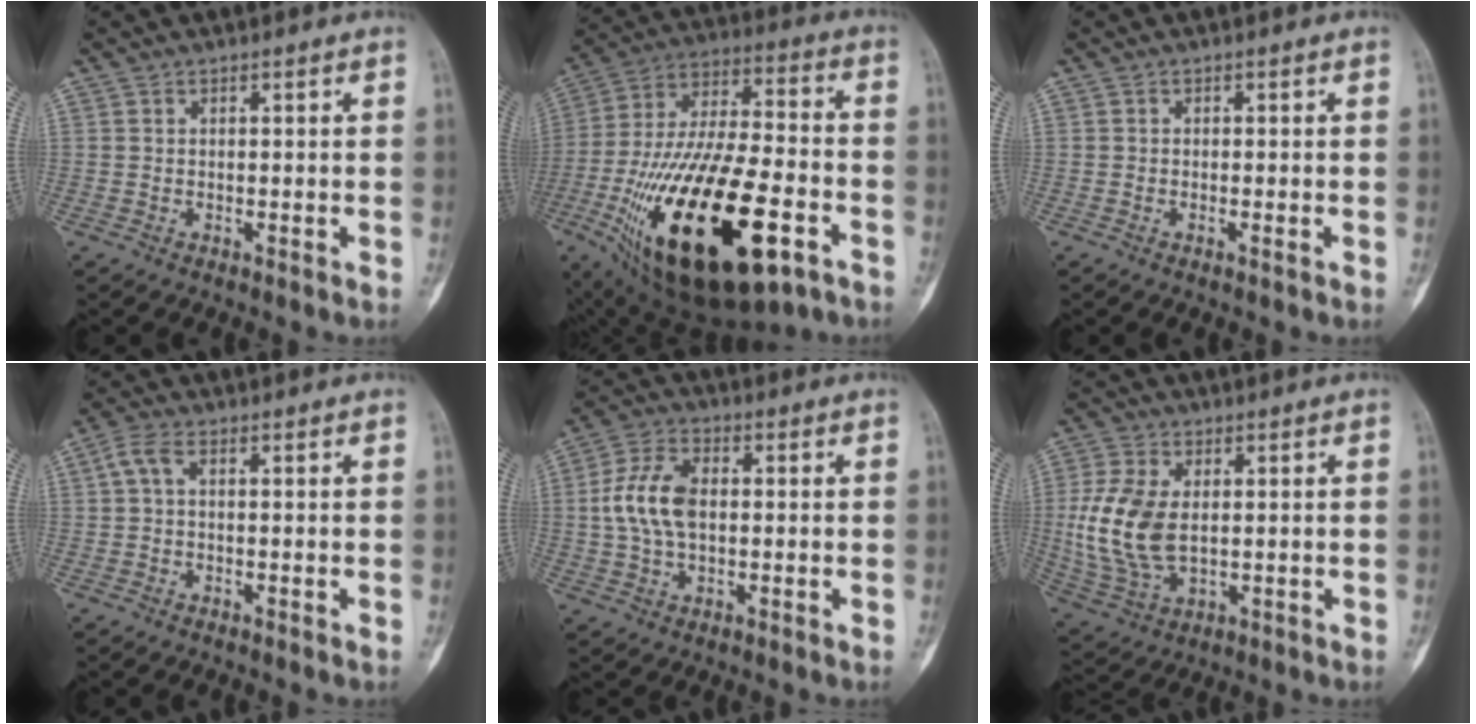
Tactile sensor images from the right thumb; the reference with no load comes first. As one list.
[{"total": 31.6, "force": [-12.2, 12.8, 26.2], "torque": [-0.508, 0.031, -0.193]}, {"total": 0.7, "force": [-0.3, 0.0, 0.6], "torque": [-0.014, 0.000, -0.005]}, {"total": 2.8, "force": [0.4, 1.1, 2.5], "torque": [-0.060, 0.010, 0.005]}, {"total": 9.8, "force": [0.2, 5.8, 7.8], "torque": [-0.156, 0.016, 0.002]}, {"total": 13.0, "force": [0.3, 7.8, 10.4], "torque": [-0.225, -0.004, 0.016]}]